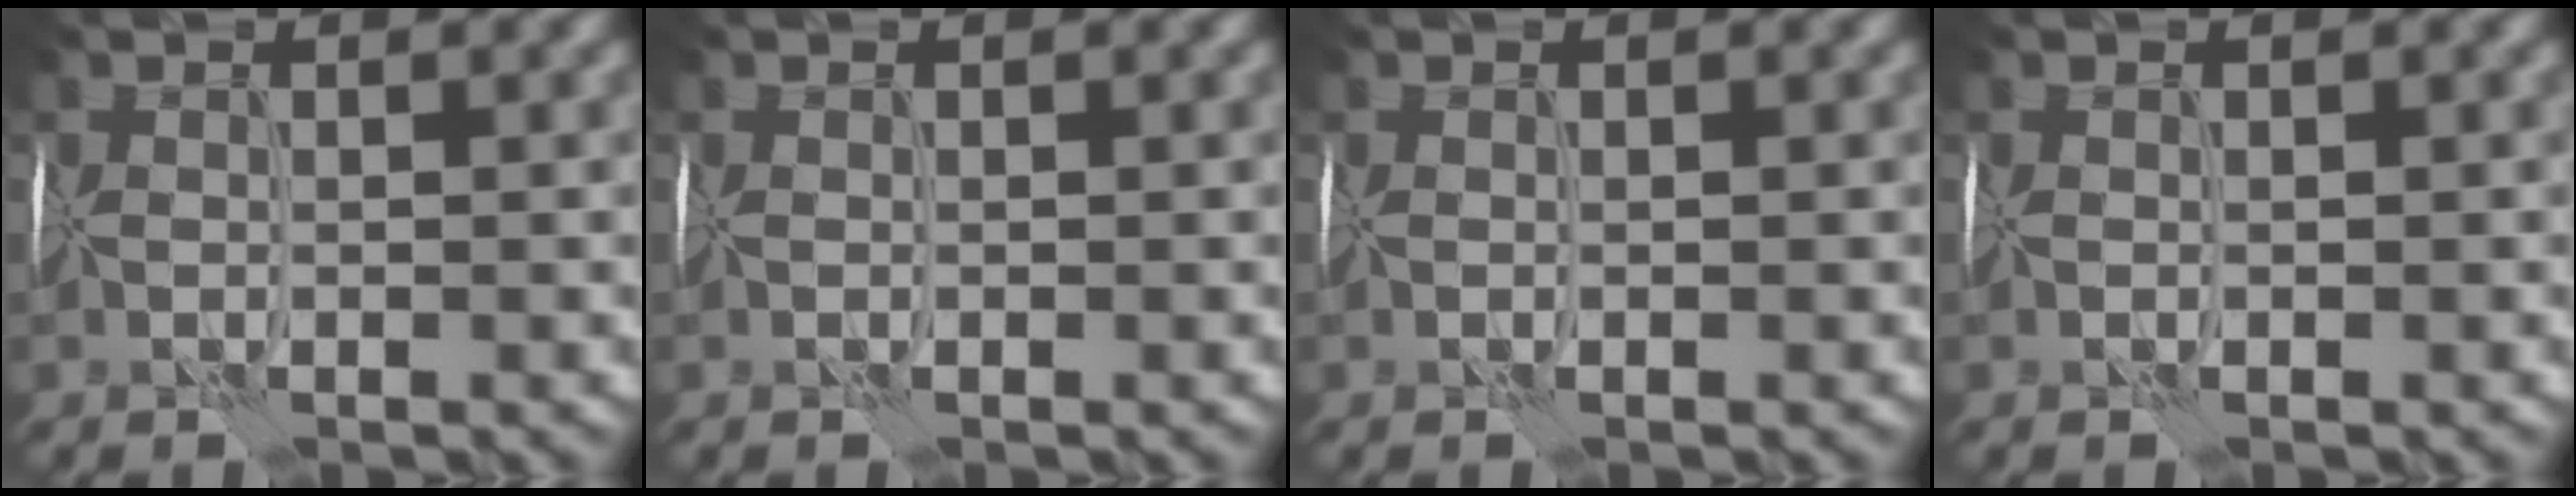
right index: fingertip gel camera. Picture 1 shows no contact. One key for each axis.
{"total": 0.0}
{"total": 0.0}
{"total": 0.0}